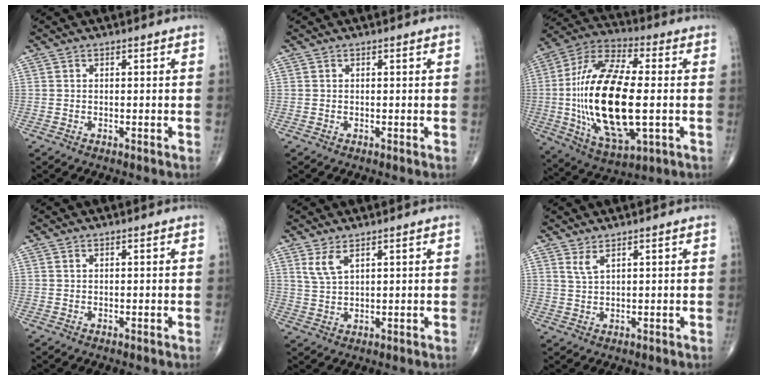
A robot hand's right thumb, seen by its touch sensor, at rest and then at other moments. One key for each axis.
{"total": 0.0}
{"total": 25.4, "fx": -1.7, "fy": 10.7, "fz": 22.9, "tx": -0.460, "ty": 0.007, "tz": -0.022}
{"total": 0.0}
{"total": 3.7, "fx": 2.2, "fy": 1.3, "fz": 2.6, "tx": -0.057, "ty": -0.011, "tz": 0.053}
{"total": 2.2, "fx": 1.5, "fy": 0.3, "fz": 1.6, "tx": -0.038, "ty": -0.011, "tz": 0.036}